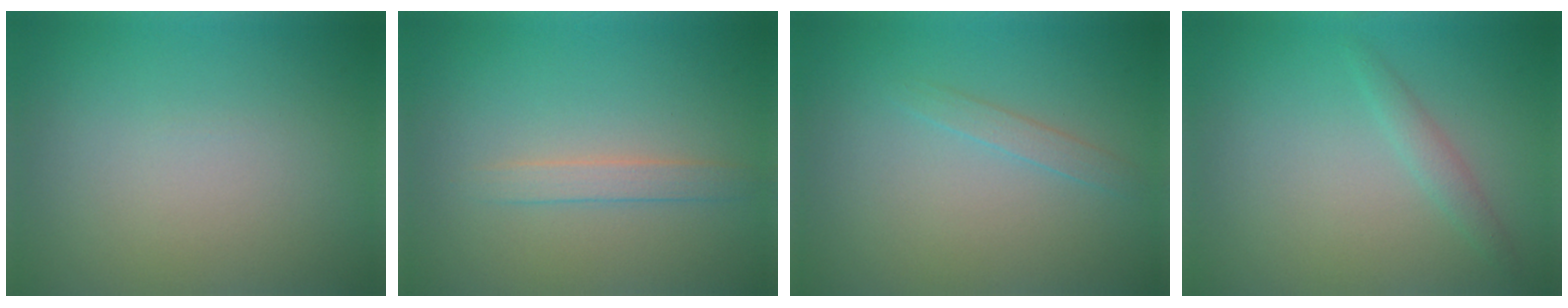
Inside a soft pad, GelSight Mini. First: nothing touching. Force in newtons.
{"total": 1.6, "press": 1.6, "slide": 0.1}
{"total": 1.1, "press": 1.1, "slide": 0.0}
{"total": 1.3, "press": 1.3, "slide": 0.1}